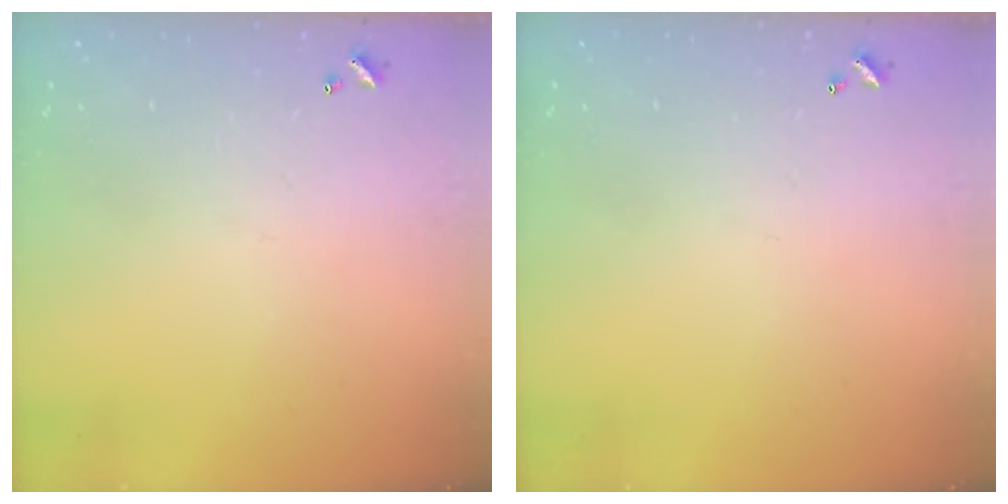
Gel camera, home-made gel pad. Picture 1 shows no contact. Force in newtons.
{"total": 0.0}